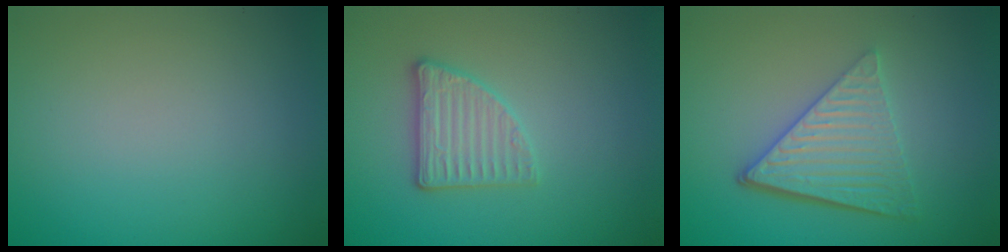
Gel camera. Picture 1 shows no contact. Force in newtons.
{"total": 2.8, "press": 2.7, "slide": 0.8}
{"total": 5.5, "press": 3.9, "slide": 3.9}